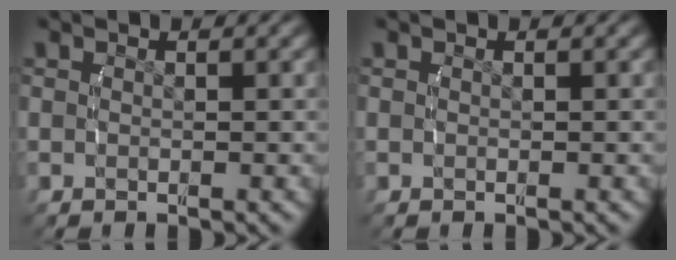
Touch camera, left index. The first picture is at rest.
{"total": 0.0}